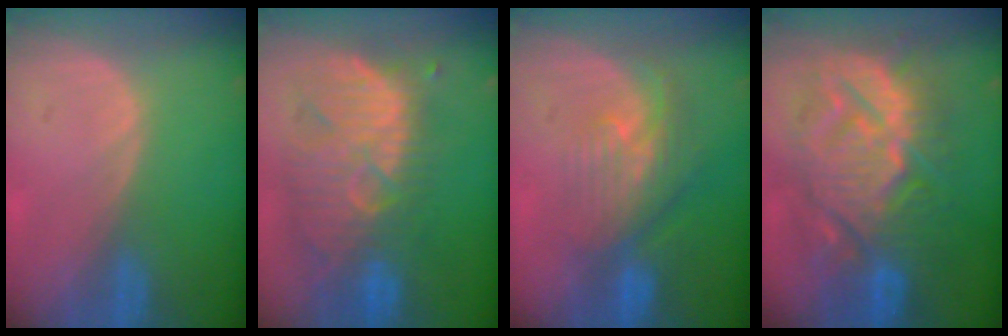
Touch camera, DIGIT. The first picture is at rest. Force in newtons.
{"total": 11.6, "press": 10.8, "slide": 4.1}
{"total": 8.0, "press": 7.2, "slide": 3.6}
{"total": 13.9, "press": 13.9, "slide": 1.3}